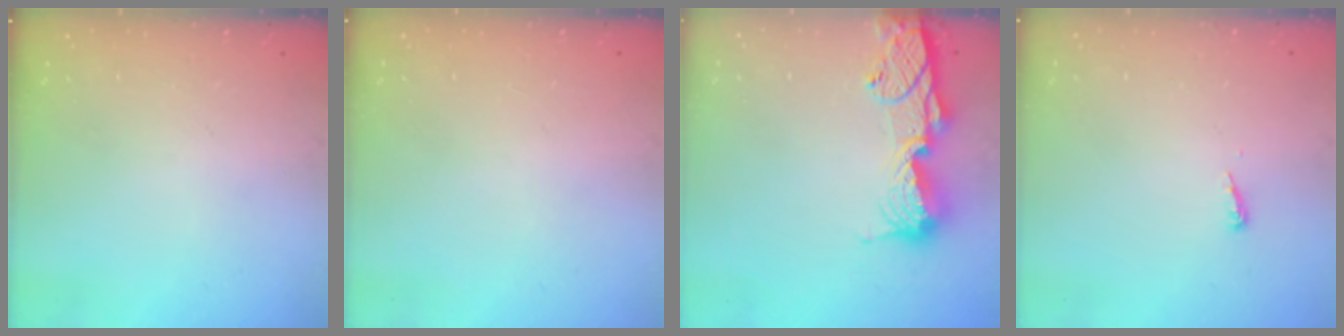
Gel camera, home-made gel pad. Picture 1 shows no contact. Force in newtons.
{"total": 1.1, "press": 0.8, "slide": 0.7}
{"total": 12.9, "press": 12.9, "slide": 1.2}
{"total": 4.0, "press": 4.0, "slide": 0.5}